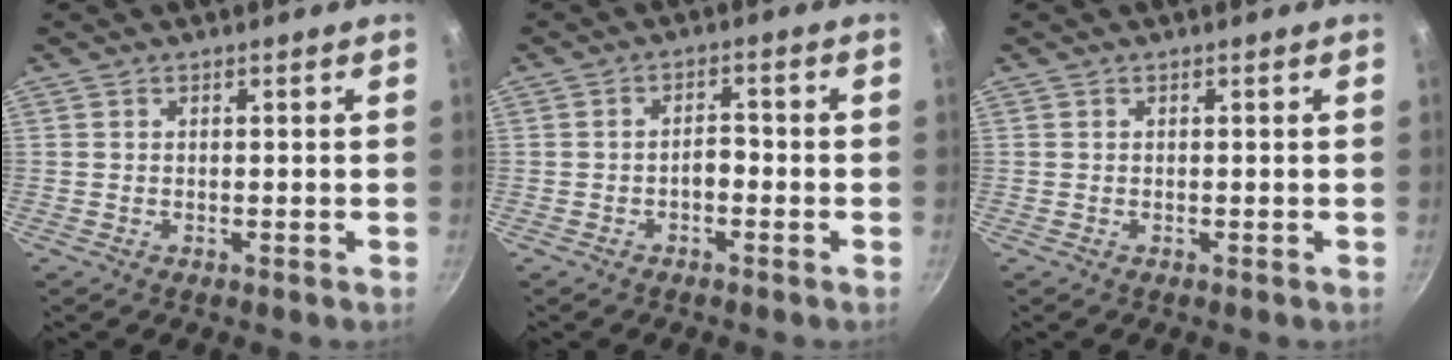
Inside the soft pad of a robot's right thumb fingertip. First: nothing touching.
{"total": 2.7, "force": [-1.2, 1.4, 1.9], "torque": [-0.016, 0.020, -0.020]}
{"total": 0.0}